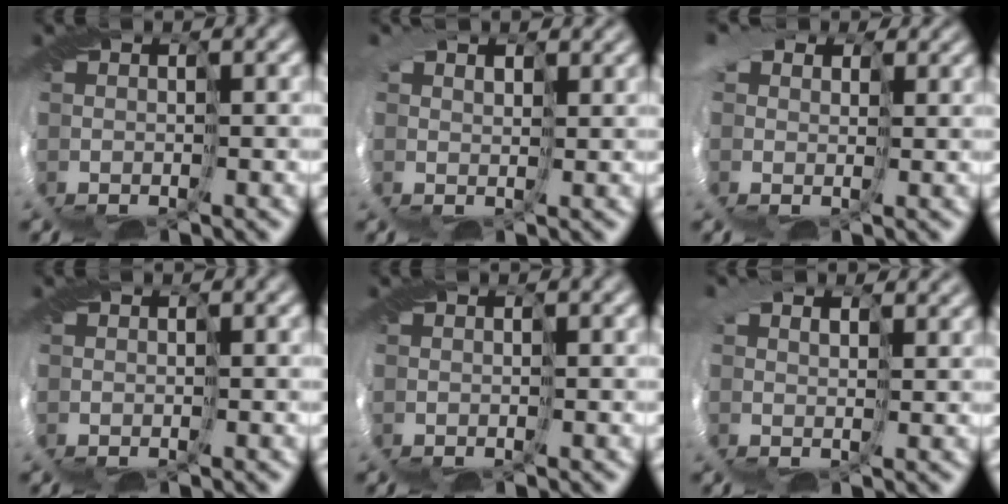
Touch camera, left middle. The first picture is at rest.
{"total": 3.3, "force": [2.9, 1.6, 0.6], "torque": [-0.030, 0.011, 0.041]}
{"total": 6.6, "force": [3.7, 4.6, 3.1], "torque": [-0.085, 0.019, 0.036]}
{"total": 0.0}
{"total": 0.0}
{"total": 4.3, "force": [3.5, 2.1, 1.3], "torque": [-0.048, 0.016, 0.049]}